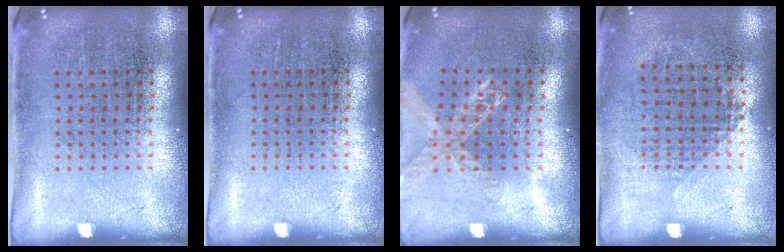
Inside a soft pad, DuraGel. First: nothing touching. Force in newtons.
{"total": 0.0}
{"total": 1.3, "press": 1.3, "slide": 0.2}
{"total": 0.8, "press": 0.7, "slide": 0.4}